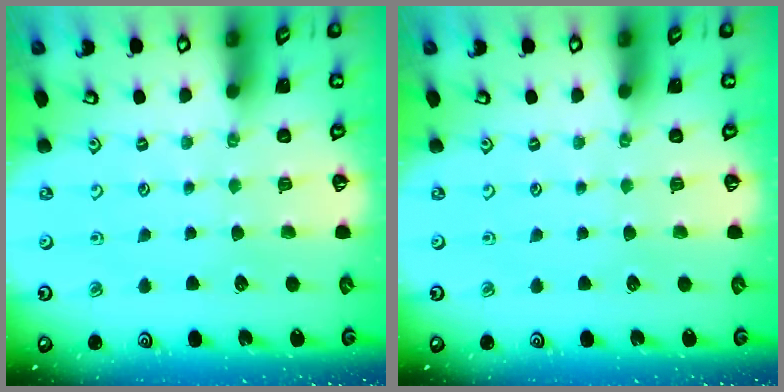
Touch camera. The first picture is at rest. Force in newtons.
{"total": 0.0}